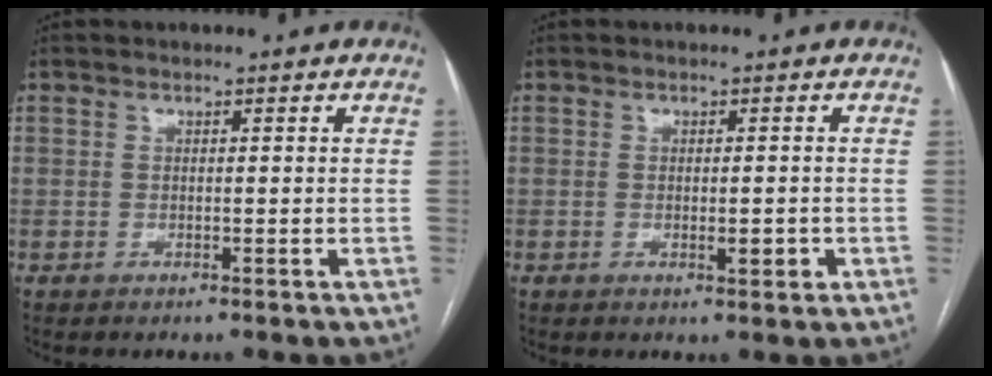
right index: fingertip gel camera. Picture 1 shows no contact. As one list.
[{"total": 2.3, "force": [-0.7, 0.6, 2.1], "torque": [-0.037, -0.003, -0.006]}]